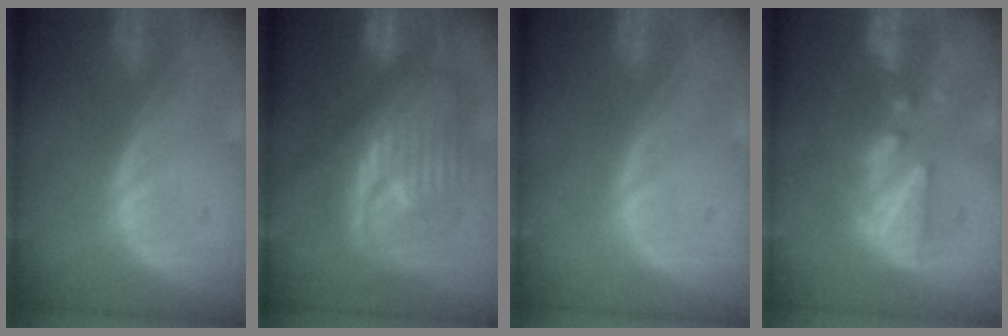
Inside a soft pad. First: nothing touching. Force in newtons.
{"total": 12.5, "press": 12.4, "slide": 1.4}
{"total": 0.0}
{"total": 8.4, "press": 7.7, "slide": 3.3}